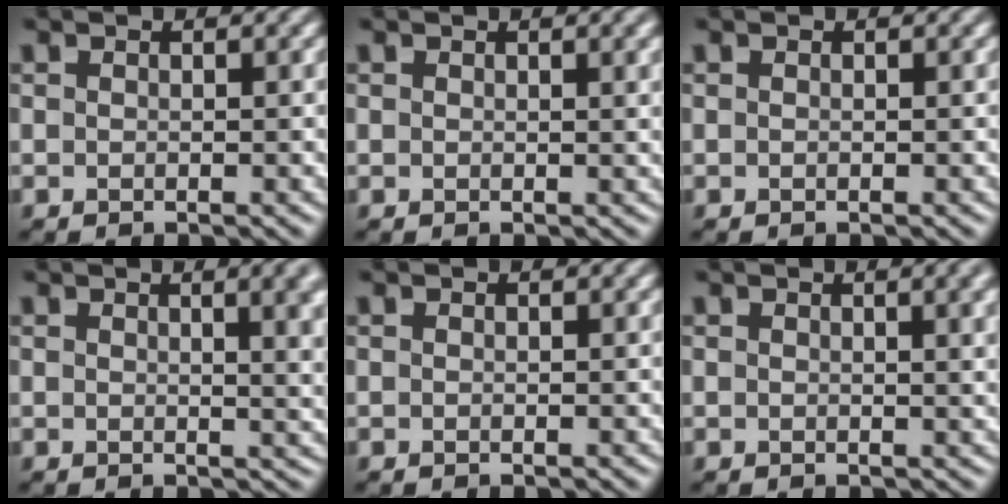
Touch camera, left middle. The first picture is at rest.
{"total": 2.1, "force": [1.1, 0.7, 1.7], "torque": [-0.017, 0.003, 0.018]}
{"total": 0.0}
{"total": 5.9, "force": [2.1, 2.5, 4.9], "torque": [-0.022, 0.011, 0.028]}
{"total": 0.0}
{"total": 3.4, "force": [1.4, 1.2, 2.9], "torque": [-0.028, 0.007, 0.019]}